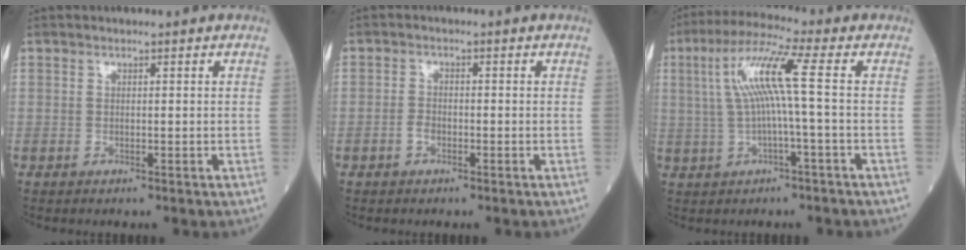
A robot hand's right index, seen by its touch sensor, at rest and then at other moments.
{"total": 1.7, "force": [-0.9, 1.0, 1.0], "torque": [-0.018, 0.005, -0.016]}
{"total": 9.1, "force": [0.9, -0.7, 9.0], "torque": [-0.182, 0.022, 0.020]}